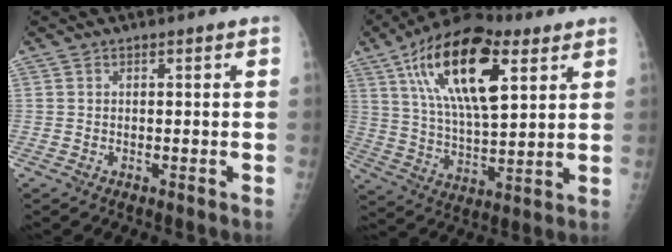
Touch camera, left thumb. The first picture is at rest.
{"total": 21.6, "force": [8.9, 9.3, 17.3], "torque": [-0.284, -0.018, 0.152]}